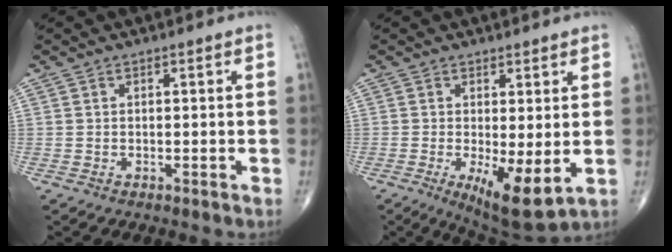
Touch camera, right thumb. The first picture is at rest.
{"total": 9.0, "force": [-1.5, 2.8, 8.4], "torque": [-0.137, -0.028, -0.016]}